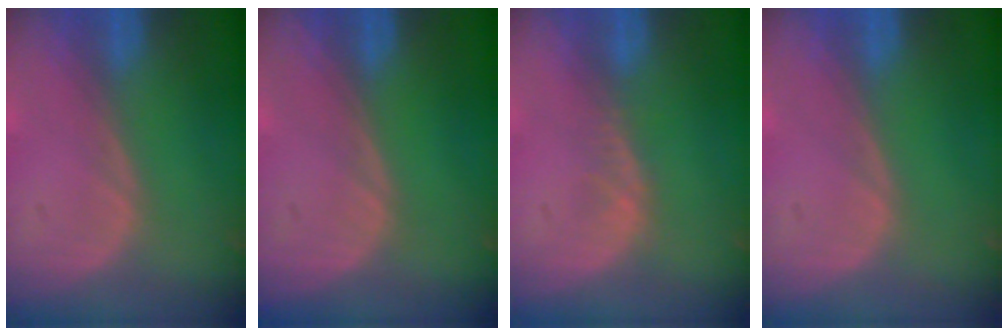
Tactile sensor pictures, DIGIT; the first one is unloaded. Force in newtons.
{"total": 0.0}
{"total": 1.5, "press": 1.5, "slide": 0.2}
{"total": 0.0}